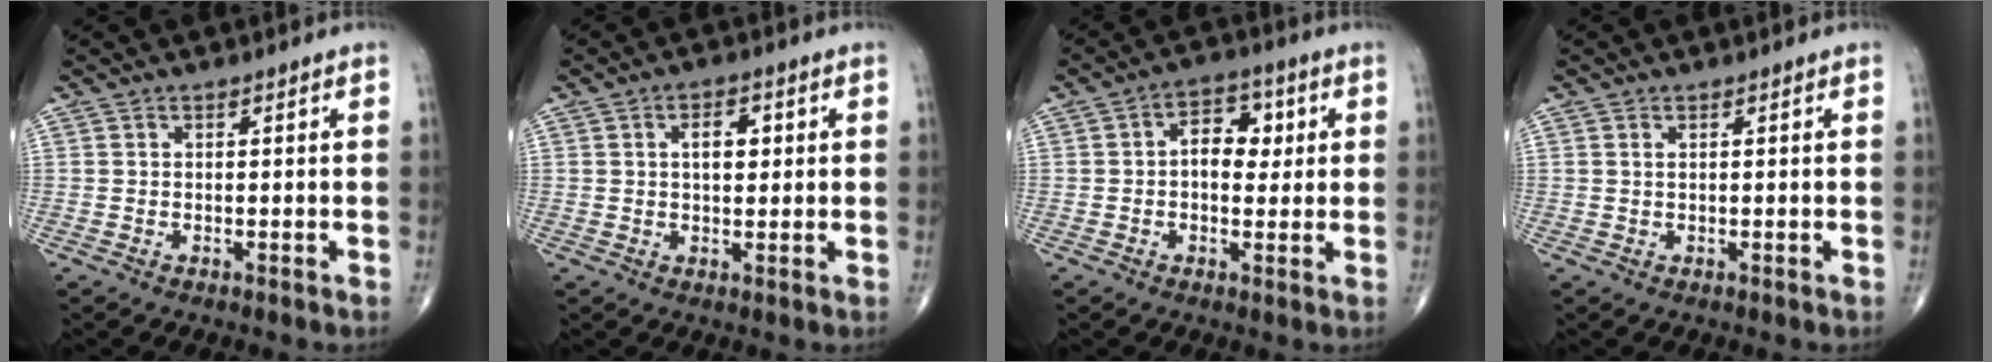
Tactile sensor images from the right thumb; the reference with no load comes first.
{"total": 4.8, "force": [1.1, 2.7, 3.9], "torque": [-0.051, 0.002, 0.016]}
{"total": 7.5, "force": [1.0, 5.0, 5.5], "torque": [-0.051, 0.012, 0.009]}
{"total": 0.7, "force": [0.3, 0.3, 0.5], "torque": [-0.012, 0.005, 0.007]}